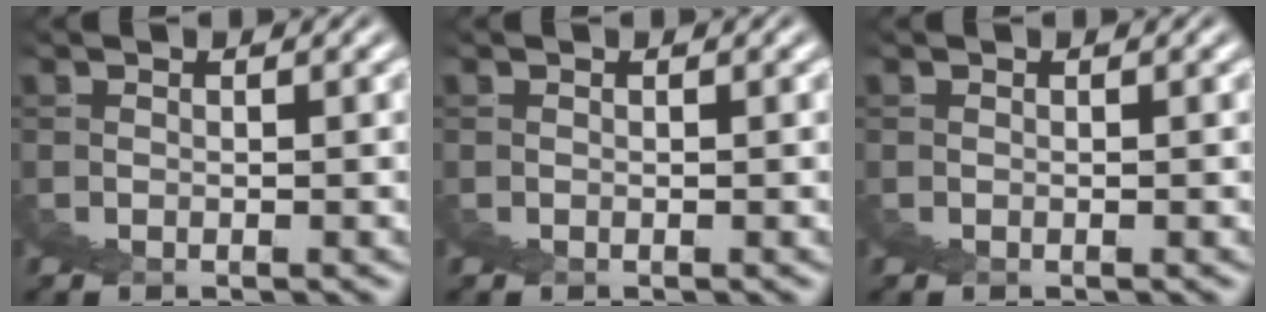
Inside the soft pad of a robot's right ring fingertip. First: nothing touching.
{"total": 0.0}
{"total": 0.0}